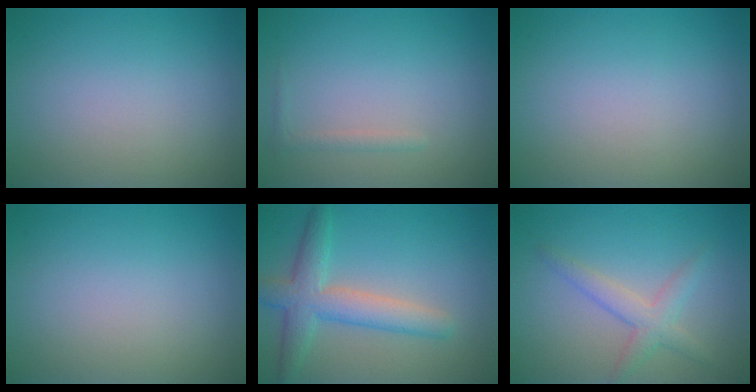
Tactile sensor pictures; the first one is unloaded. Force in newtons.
{"total": 0.8, "press": 0.8, "slide": 0.0}
{"total": 0.0}
{"total": 0.0}
{"total": 4.7, "press": 4.7, "slide": 0.1}
{"total": 2.2, "press": 2.2, "slide": 0.2}